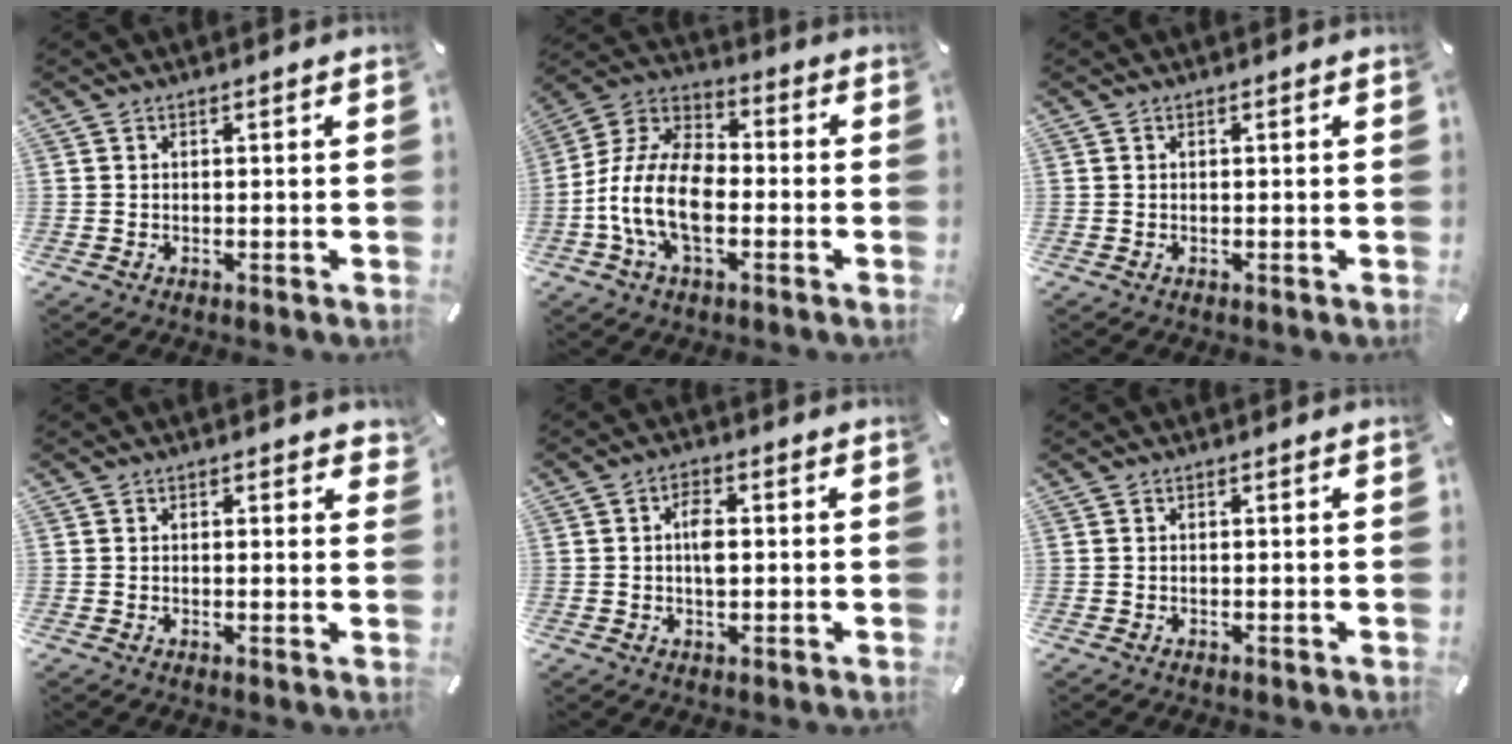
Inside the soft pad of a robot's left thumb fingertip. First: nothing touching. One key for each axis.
{"total": 13.8, "fx": -5.2, "fy": 8.1, "fz": 9.9, "tx": -0.223, "ty": 0.015, "tz": -0.102}
{"total": 0.0}
{"total": 1.3, "fx": 0.7, "fy": 0.7, "fz": 0.8, "tx": -0.001, "ty": -0.003, "tz": 0.009}
{"total": 4.4, "fx": 0.3, "fy": 2.4, "fz": 3.7, "tx": -0.066, "ty": 0.003, "tz": 0.002}
{"total": 0.0}